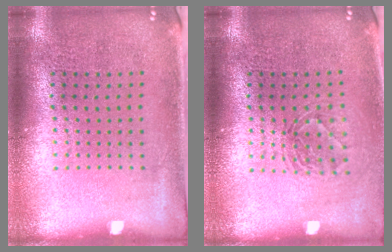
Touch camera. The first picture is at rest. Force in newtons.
{"total": 1.3, "press": 1.1, "slide": 0.7}